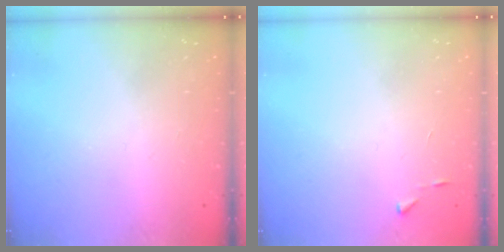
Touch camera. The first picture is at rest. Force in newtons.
{"total": 2.7, "press": 2.7, "slide": 0.3}